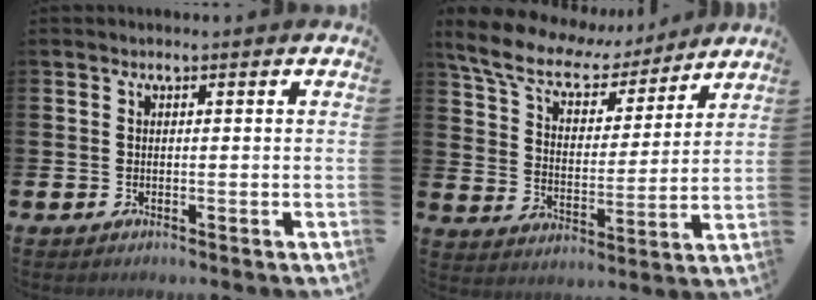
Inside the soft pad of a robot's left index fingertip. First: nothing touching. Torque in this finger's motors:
{"motor_torque": [1.10, -1.04, 0.41, 0.21]}